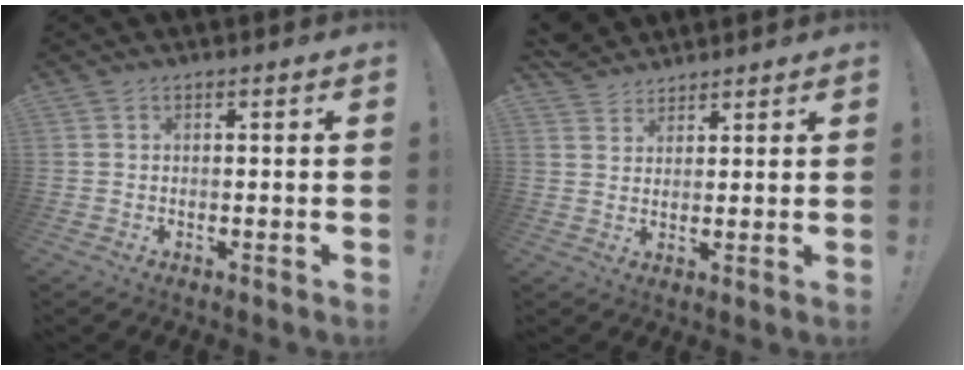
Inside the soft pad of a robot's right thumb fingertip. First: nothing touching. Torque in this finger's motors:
{"motor_torque": [-0.79, 0.61, -0.48, 0.54, 0.01]}